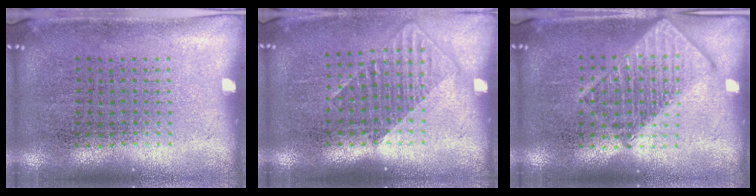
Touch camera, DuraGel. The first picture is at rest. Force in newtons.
{"total": 1.2, "press": 1.0, "slide": 0.8}
{"total": 2.9, "press": 2.9, "slide": 0.4}